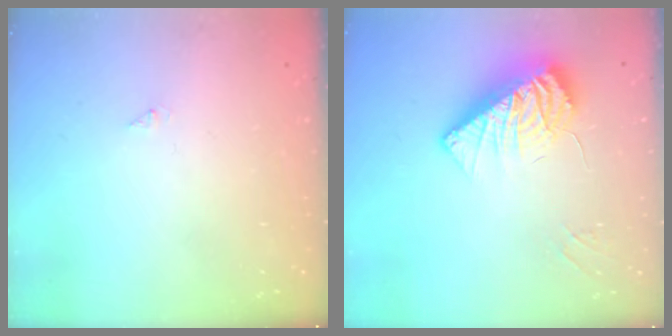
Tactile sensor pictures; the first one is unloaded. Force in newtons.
{"total": 12.8, "press": 12.4, "slide": 3.5}